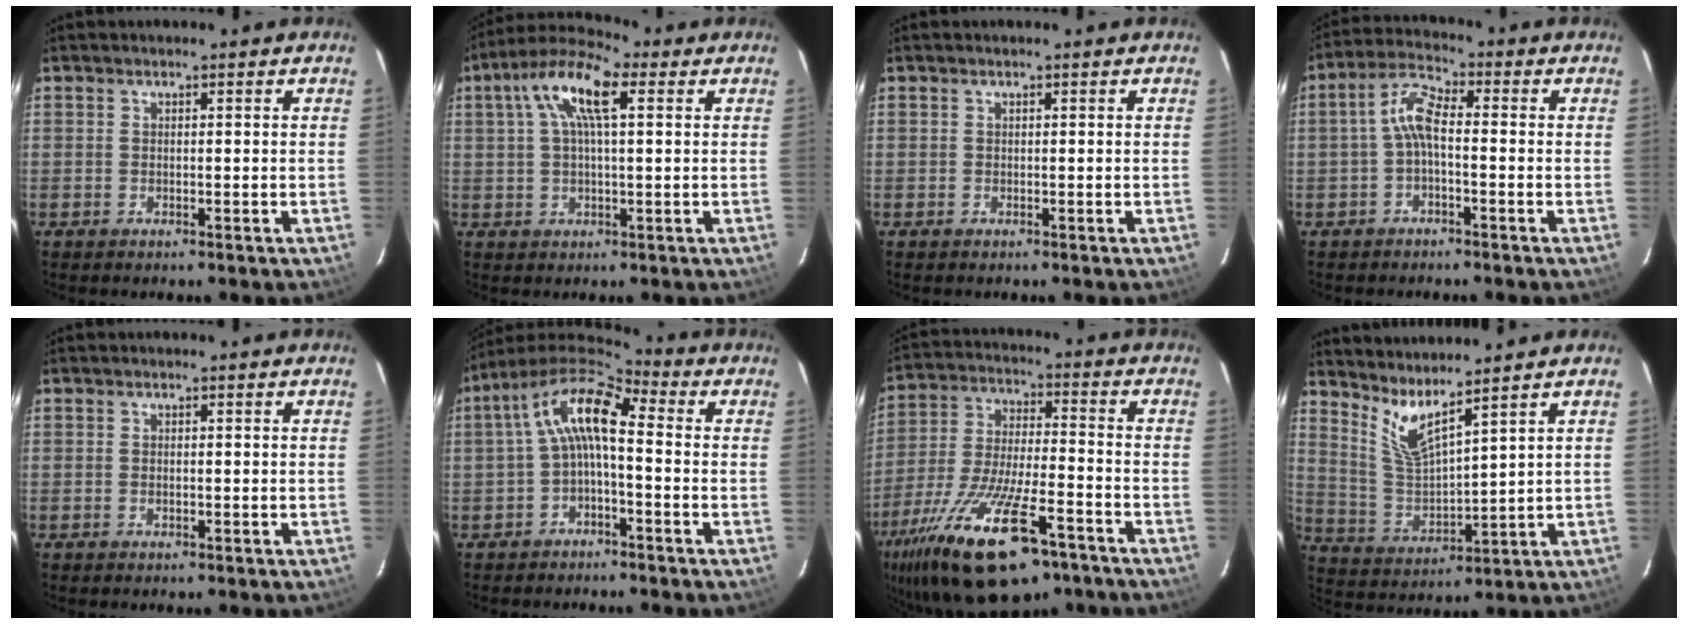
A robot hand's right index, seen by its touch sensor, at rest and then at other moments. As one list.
[{"total": 10.4, "force": [3.5, 3.4, 9.2], "torque": [-0.181, 0.032, 0.057]}, {"total": 0.0}, {"total": 5.2, "force": [-1.2, 1.8, 4.8], "torque": [-0.107, 0.020, -0.028]}, {"total": 0.5, "force": [-0.1, 0.3, 0.4], "torque": [-0.009, 0.002, -0.001]}, {"total": 9.6, "force": [-0.3, 3.6, 8.9], "torque": [-0.177, 0.026, -0.013]}, {"total": 23.5, "force": [-14.7, 7.9, 16.5], "torque": [-0.327, -0.048, -0.244]}, {"total": 7.5, "force": [6.0, 0.3, 4.4], "torque": [-0.089, -0.017, 0.127]}]